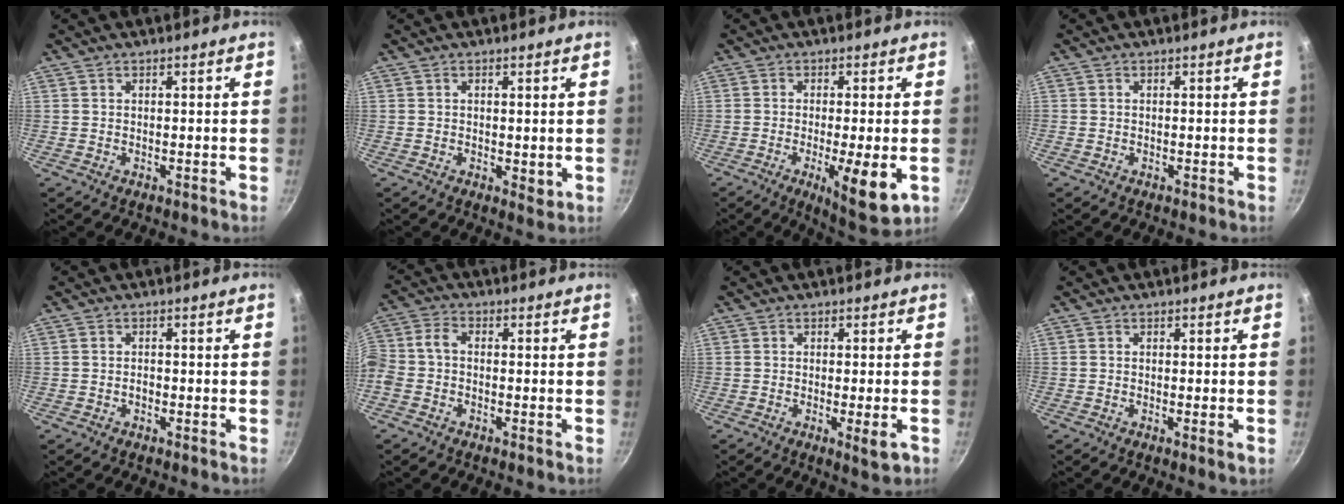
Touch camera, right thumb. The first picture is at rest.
{"total": 2.5, "force": [0.4, 1.5, 1.9], "torque": [-0.025, -0.004, 0.007]}
{"total": 10.2, "force": [-2.8, 2.3, 9.5], "torque": [-0.147, -0.005, -0.036]}
{"total": 0.0}
{"total": 1.1, "force": [-0.5, 0.7, 0.6], "torque": [-0.007, 0.009, -0.008]}
{"total": 5.8, "force": [-2.2, 3.8, 3.8], "torque": [-0.091, 0.029, -0.058]}
{"total": 3.7, "force": [-1.1, 0.6, 3.5], "torque": [-0.063, -0.005, -0.018]}
{"total": 1.3, "force": [-0.3, 0.1, 1.3], "torque": [-0.024, -0.004, -0.009]}